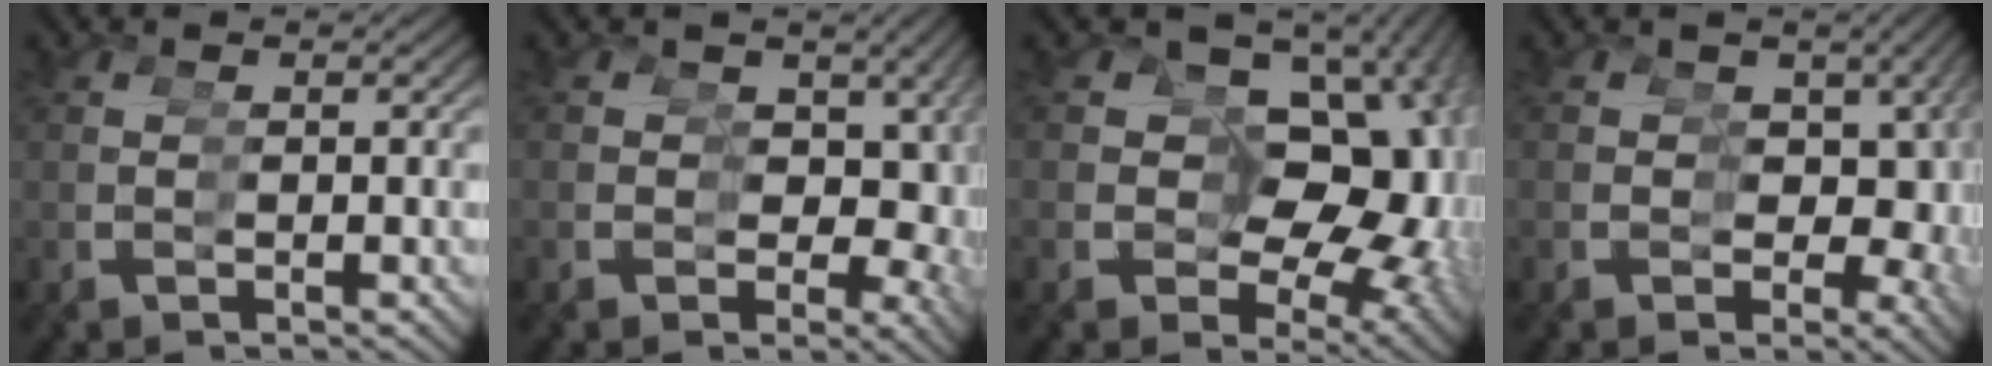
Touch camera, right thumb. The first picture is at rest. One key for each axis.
{"total": 7.4, "fx": 0.3, "fy": 6.0, "fz": 4.3, "tx": -0.056, "ty": -0.040, "tz": 0.024}
{"total": 17.0, "fx": 0.4, "fy": 12.4, "fz": 11.7, "tx": -0.162, "ty": -0.032, "tz": 0.019}
{"total": 8.2, "fx": 0.0, "fy": 6.6, "fz": 4.9, "tx": -0.056, "ty": -0.038, "tz": 0.018}